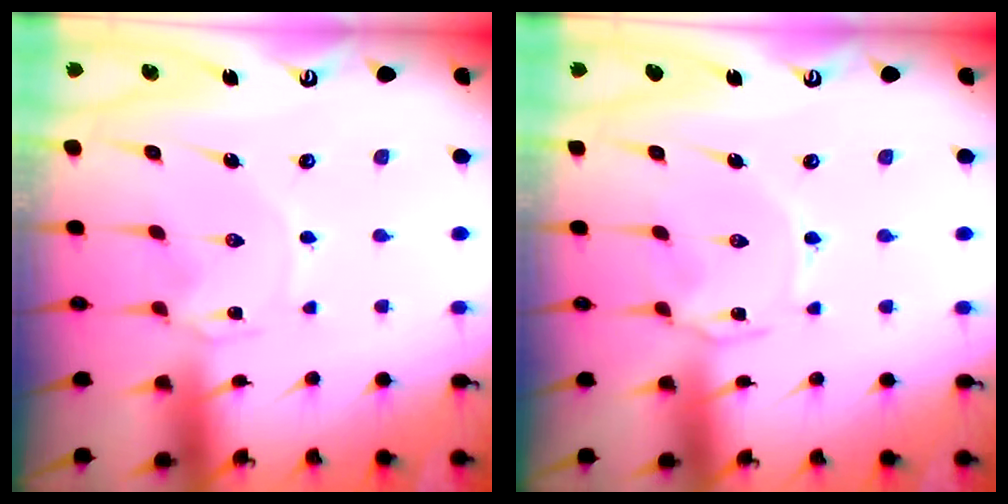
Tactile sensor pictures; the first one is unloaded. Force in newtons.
{"total": 1.2, "press": 1.2, "slide": 0.2}